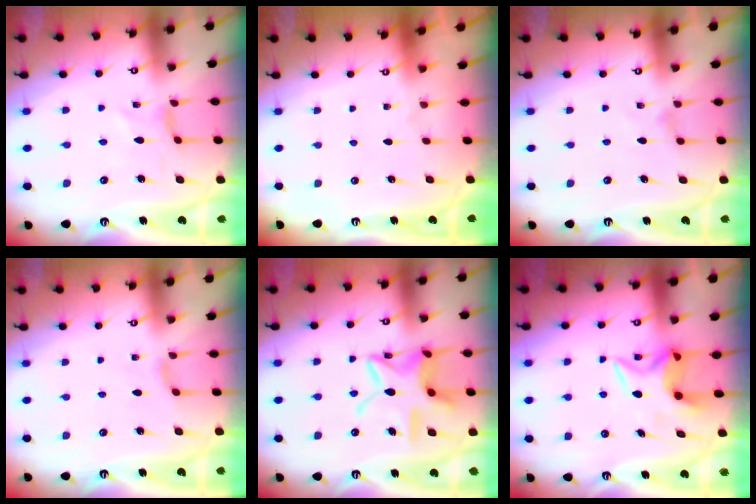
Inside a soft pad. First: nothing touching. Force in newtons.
{"total": 0.0}
{"total": 1.8, "press": 1.7, "slide": 0.3}
{"total": 2.1, "press": 2.1, "slide": 0.4}
{"total": 15.5, "press": 15.4, "slide": 1.4}
{"total": 7.1, "press": 7.1, "slide": 0.3}